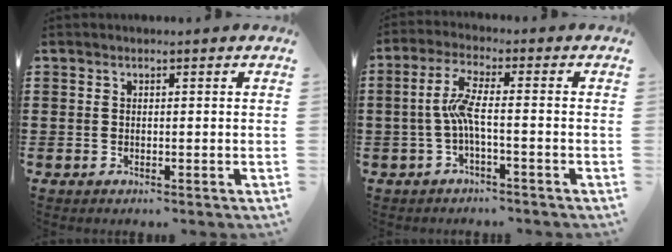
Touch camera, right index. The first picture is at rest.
{"total": 5.2, "force": [-1.3, 0.7, 5.0], "torque": [-0.112, -0.007, -0.032]}